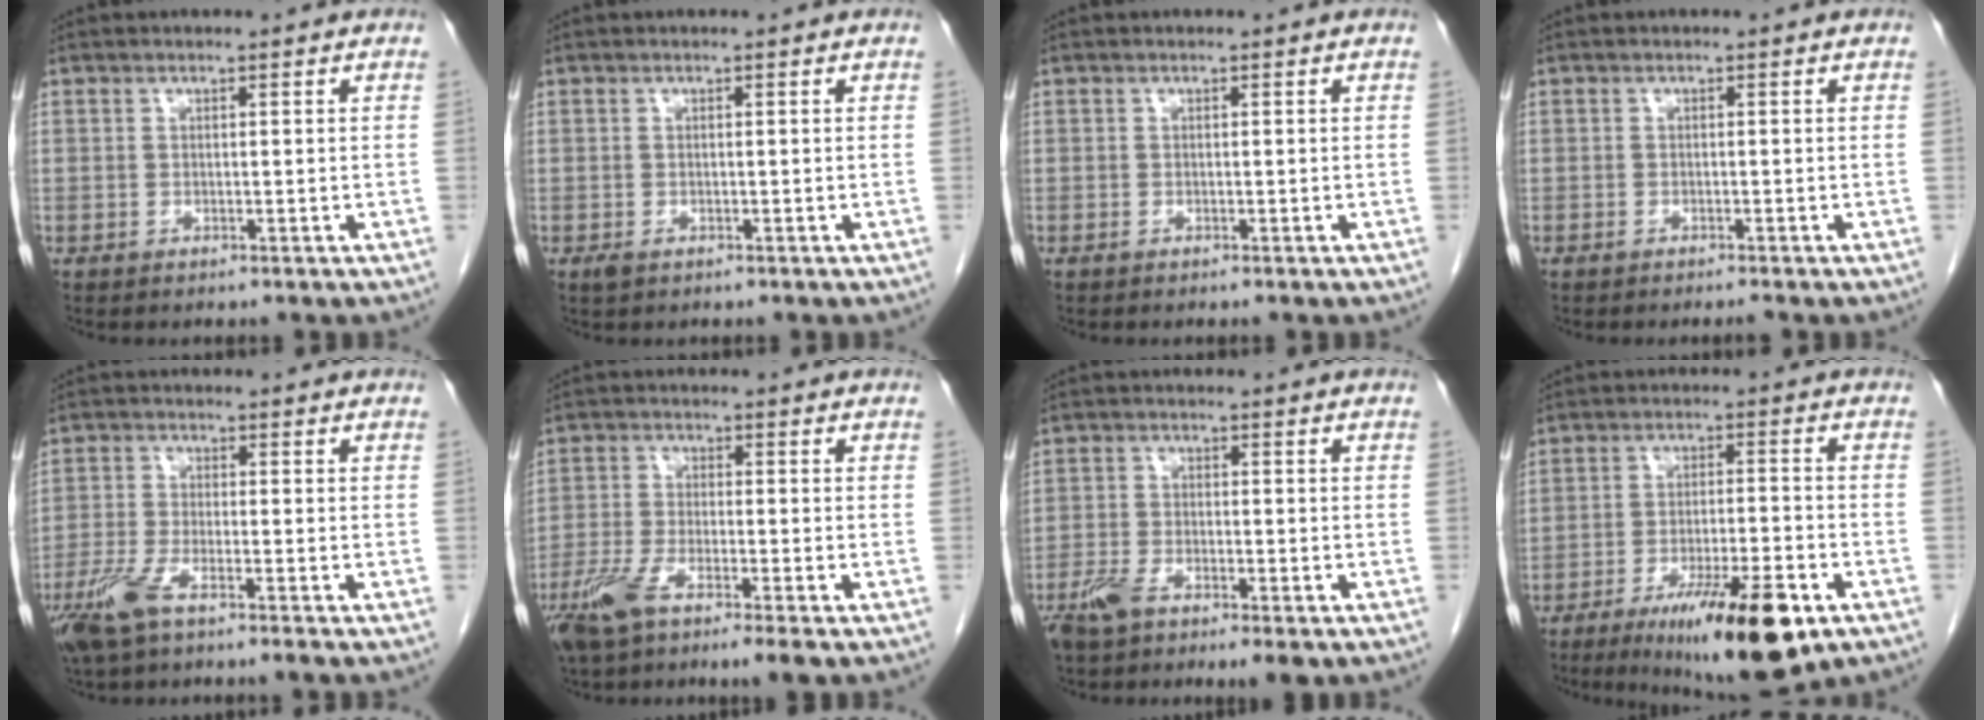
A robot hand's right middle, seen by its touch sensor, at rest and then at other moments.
{"total": 1.0, "force": [-0.5, 0.6, 0.7], "torque": [-0.014, -0.001, -0.003]}
{"total": 0.0}
{"total": 0.9, "force": [-0.8, 0.0, 0.4], "torque": [-0.011, -0.002, -0.014]}
{"total": 6.1, "force": [-4.0, 0.6, 4.5], "torque": [-0.102, -0.015, -0.082]}
{"total": 7.8, "force": [-4.9, 0.7, 6.0], "torque": [-0.123, -0.012, -0.092]}
{"total": 6.7, "force": [-4.5, 1.7, 4.8], "torque": [-0.087, -0.011, -0.078]}
{"total": 14.5, "force": [-8.1, 2.3, 11.8], "torque": [-0.161, -0.020, -0.121]}